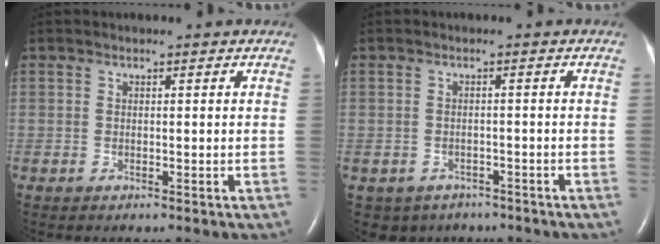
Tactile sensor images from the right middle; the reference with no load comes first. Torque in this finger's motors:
{"motor_torque": [-0.43, -0.09, -0.05, 0.01]}